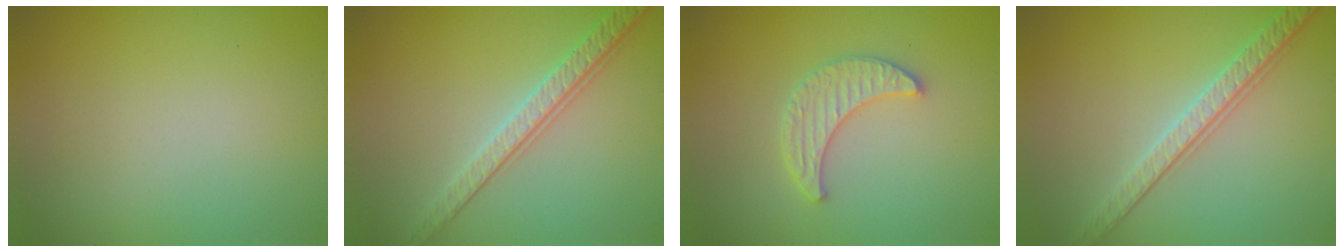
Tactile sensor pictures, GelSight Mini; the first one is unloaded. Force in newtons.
{"total": 3.6, "press": 3.3, "slide": 1.6}
{"total": 2.9, "press": 2.9, "slide": 0.7}
{"total": 3.6, "press": 3.3, "slide": 1.4}